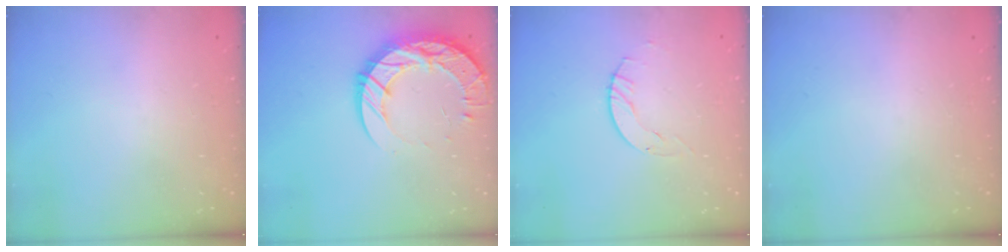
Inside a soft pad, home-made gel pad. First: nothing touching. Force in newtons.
{"total": 18.6, "press": 18.5, "slide": 1.6}
{"total": 2.9, "press": 2.9, "slide": 0.4}
{"total": 0.0}